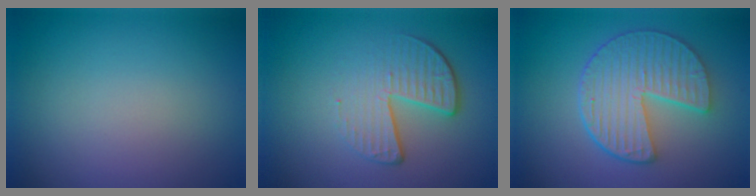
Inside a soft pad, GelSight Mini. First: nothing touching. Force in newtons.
{"total": 4.3, "press": 2.9, "slide": 3.2}
{"total": 6.2, "press": 4.8, "slide": 4.0}